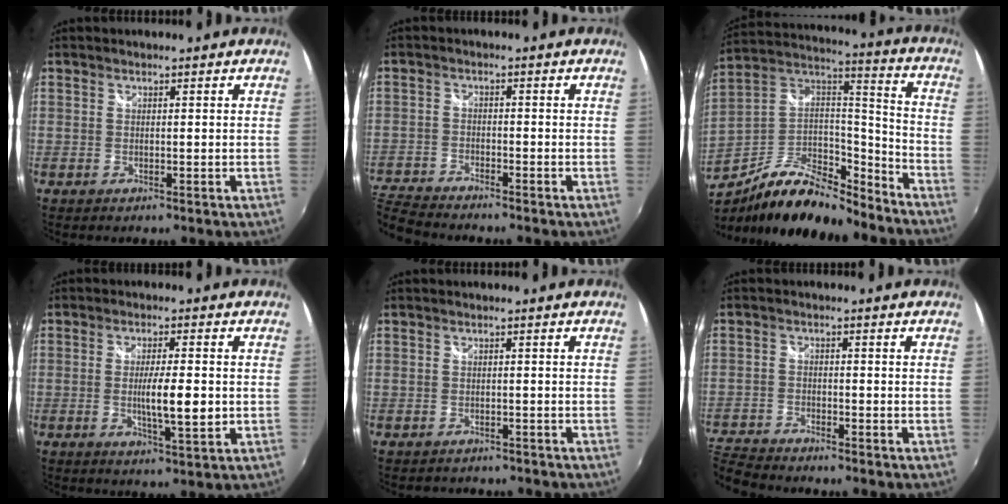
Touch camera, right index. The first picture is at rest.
{"total": 8.6, "force": [-8.0, 1.4, 2.7], "torque": [-0.086, -0.020, -0.155]}
{"total": 21.0, "force": [-15.3, 7.8, 12.0], "torque": [-0.230, 0.014, -0.251]}
{"total": 6.7, "force": [-0.7, 0.9, 6.6], "torque": [-0.113, -0.008, -0.007]}
{"total": 3.5, "force": [-3.2, 1.1, 0.8], "torque": [-0.022, -0.014, -0.042]}
{"total": 8.0, "force": [-7.6, 1.3, 2.1], "torque": [-0.074, -0.019, -0.146]}